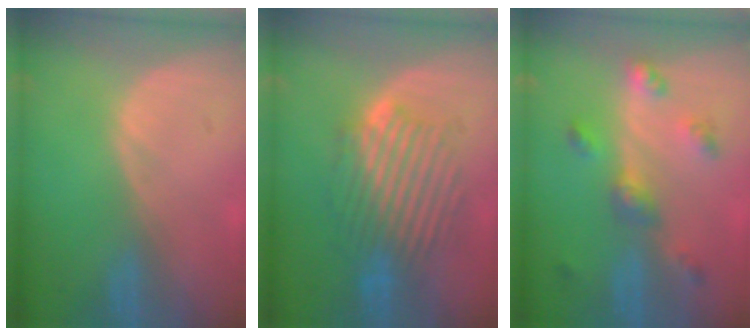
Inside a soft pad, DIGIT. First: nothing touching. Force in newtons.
{"total": 8.9, "press": 8.6, "slide": 2.3}
{"total": 5.2, "press": 5.2, "slide": 0.2}